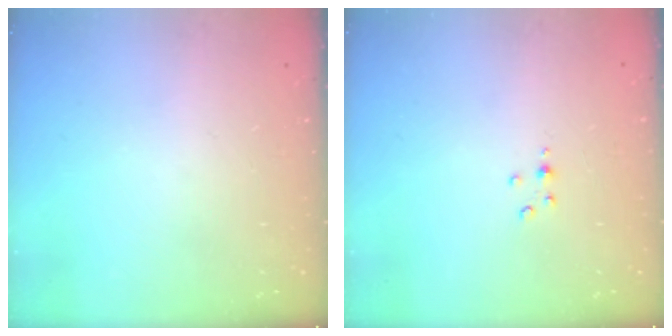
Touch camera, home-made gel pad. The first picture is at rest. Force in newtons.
{"total": 2.8, "press": 2.8, "slide": 0.3}